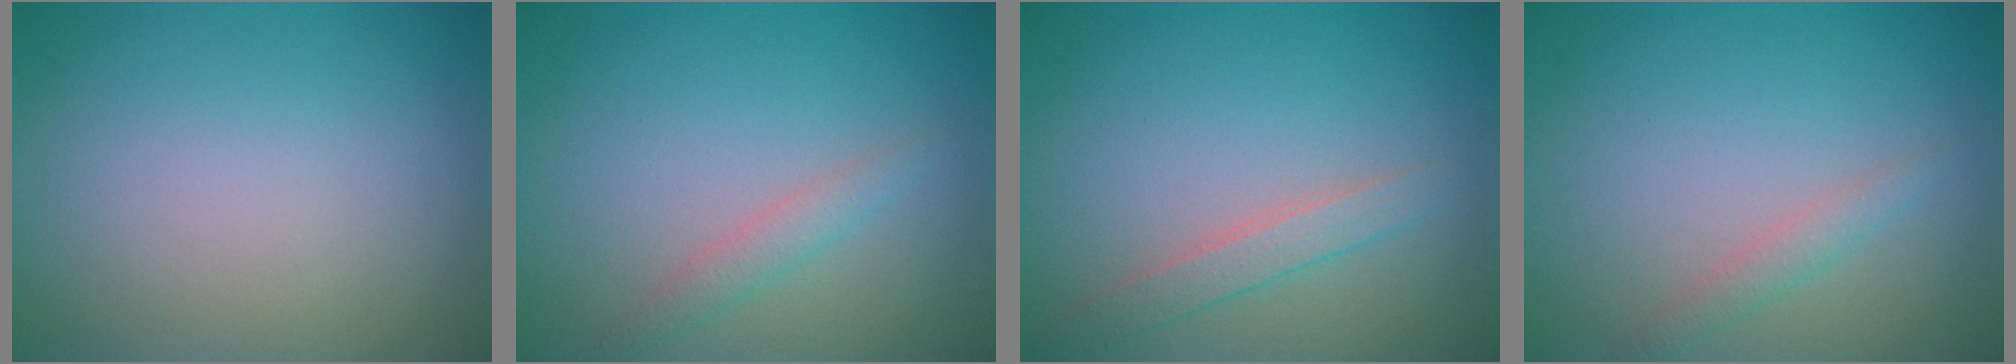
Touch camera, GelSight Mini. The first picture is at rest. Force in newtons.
{"total": 1.5, "press": 1.5, "slide": 0.1}
{"total": 2.0, "press": 2.0, "slide": 0.0}
{"total": 1.3, "press": 1.3, "slide": 0.1}